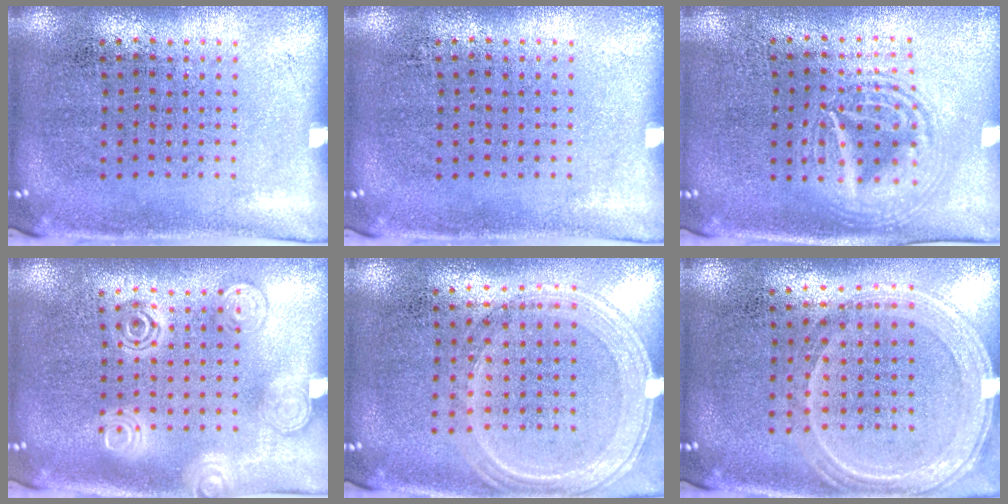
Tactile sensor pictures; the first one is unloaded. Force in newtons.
{"total": 0.0}
{"total": 2.2, "press": 2.2, "slide": 0.2}
{"total": 2.7, "press": 2.7, "slide": 0.4}
{"total": 1.2, "press": 1.1, "slide": 0.4}
{"total": 1.3, "press": 1.2, "slide": 0.3}